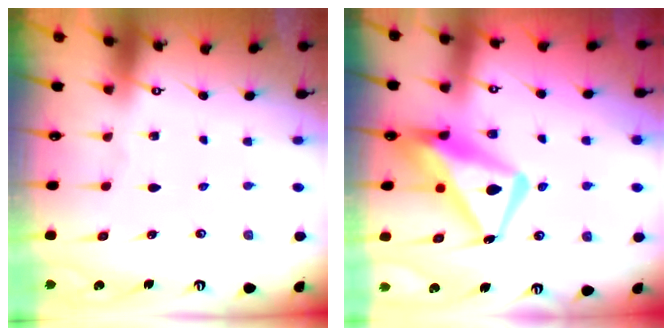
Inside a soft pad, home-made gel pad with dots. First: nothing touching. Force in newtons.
{"total": 15.3, "press": 15.2, "slide": 1.5}